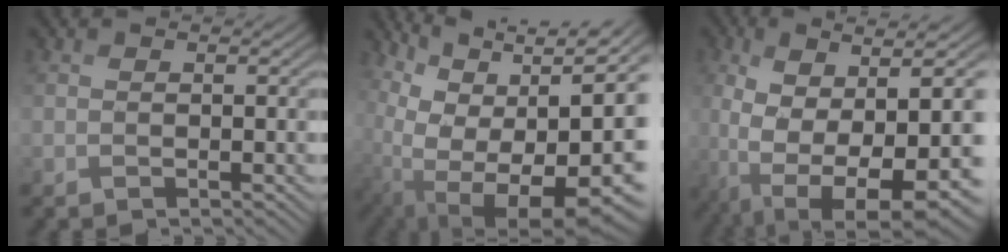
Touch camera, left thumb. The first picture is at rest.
{"total": 16.3, "force": [0.4, 10.3, 12.6], "torque": [-0.210, -0.045, 0.064]}
{"total": 17.3, "force": [-6.5, 8.1, 13.8], "torque": [-0.245, -0.047, -0.072]}